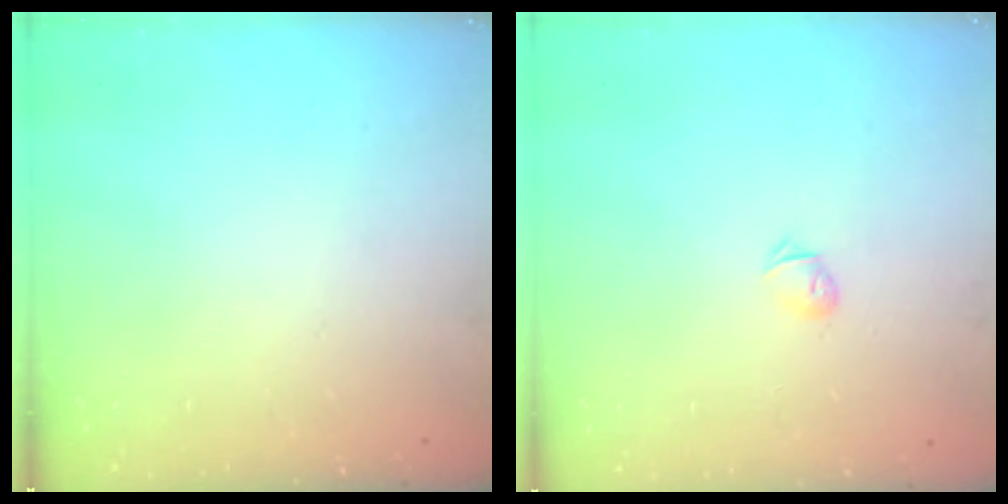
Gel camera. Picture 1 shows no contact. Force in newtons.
{"total": 2.8, "press": 2.7, "slide": 0.6}